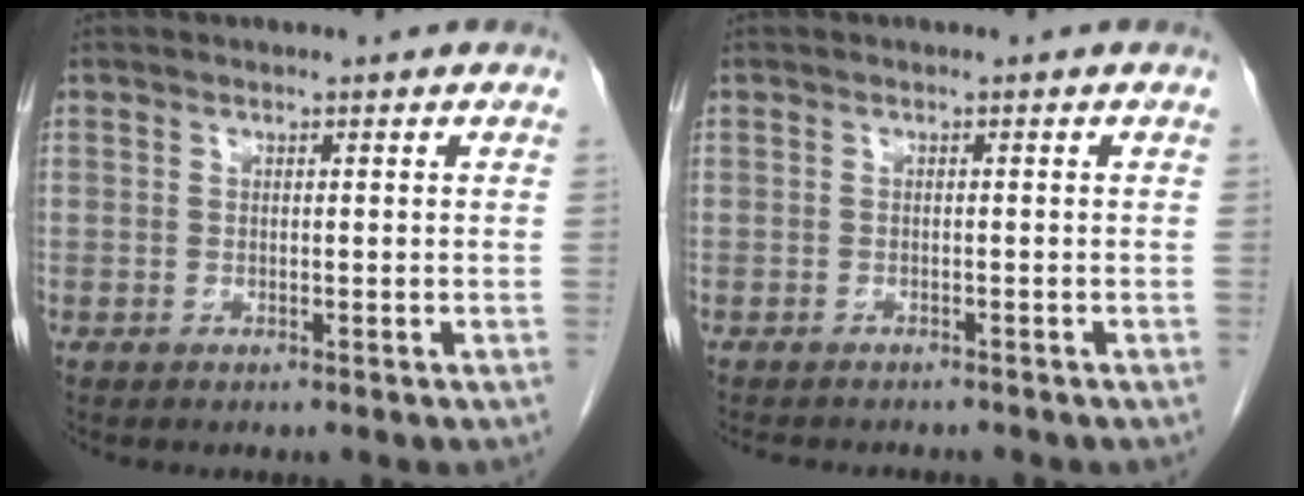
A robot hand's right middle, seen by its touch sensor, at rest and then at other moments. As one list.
[{"total": 5.6, "force": [-5.1, 1.5, 2.0], "torque": [-0.024, -0.003, -0.067]}]